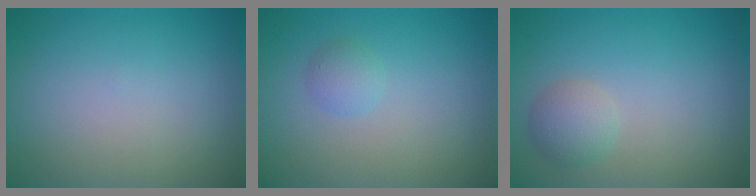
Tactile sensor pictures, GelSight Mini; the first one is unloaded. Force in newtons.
{"total": 1.3, "press": 1.3, "slide": 0.1}
{"total": 2.1, "press": 2.1, "slide": 0.0}